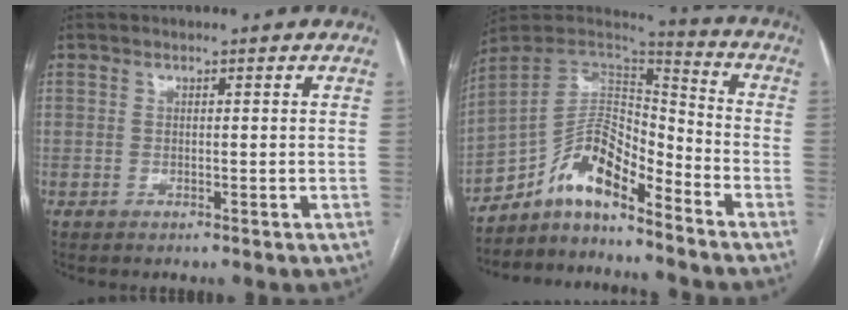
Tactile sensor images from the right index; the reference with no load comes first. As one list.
[{"total": 11.9, "force": [-8.9, 3.2, 7.3], "torque": [-0.123, 0.037, -0.159]}]